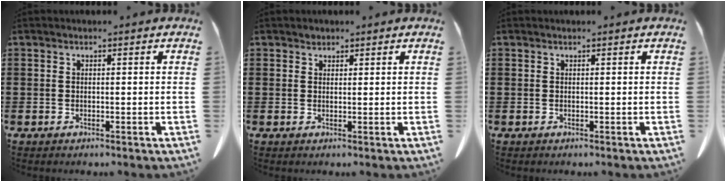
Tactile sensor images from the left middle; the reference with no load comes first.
{"total": 0.9, "force": [0.8, 0.5, 0.0], "torque": [-0.003, 0.001, 0.015]}
{"total": 0.0}